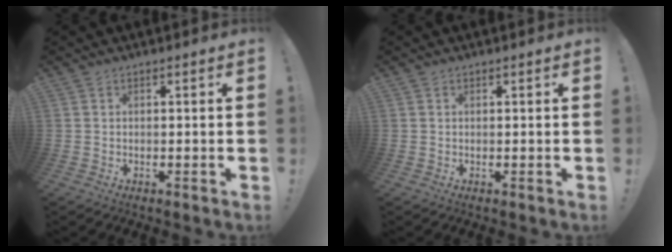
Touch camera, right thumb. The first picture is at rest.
{"total": 0.0}